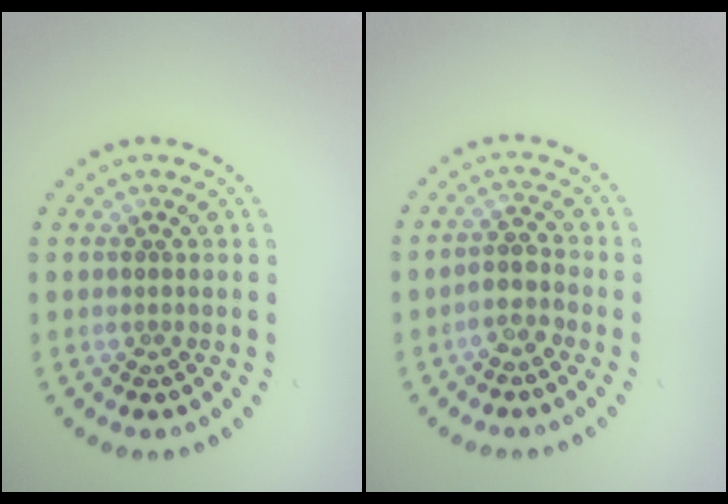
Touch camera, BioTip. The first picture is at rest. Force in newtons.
{"total": 2.2, "press": 2.0, "slide": 0.9}